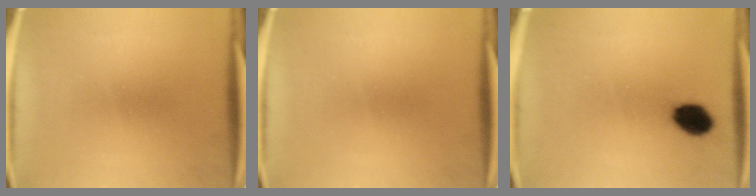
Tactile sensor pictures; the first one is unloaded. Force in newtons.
{"total": 0.0}
{"total": 6.8}